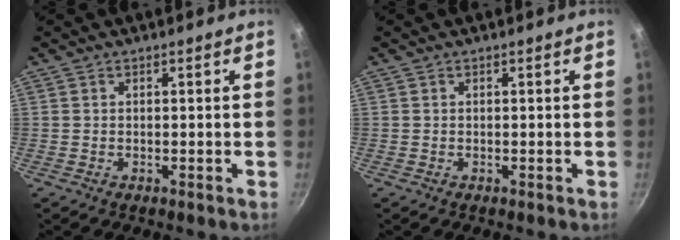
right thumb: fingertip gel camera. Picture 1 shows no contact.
{"total": 0.0}